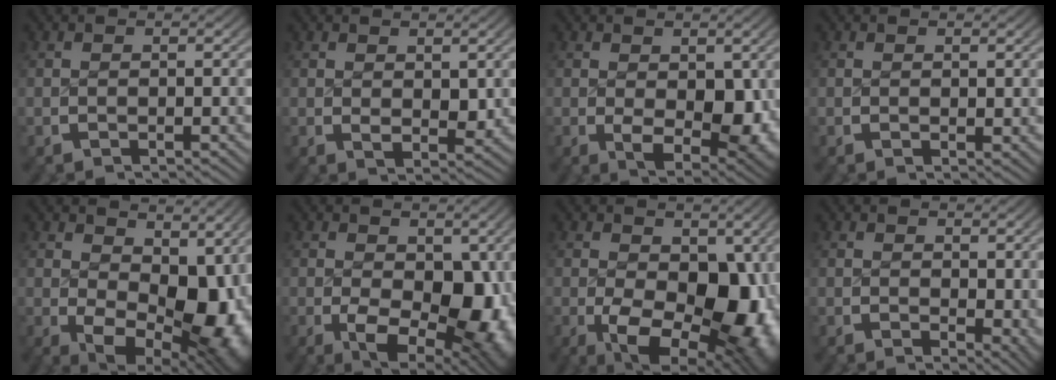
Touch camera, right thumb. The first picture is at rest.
{"total": 1.9, "force": [0.7, 1.2, 1.3], "torque": [-0.017, -0.012, 0.022]}
{"total": 7.3, "force": [-0.9, 4.6, 5.6], "torque": [-0.096, -0.049, 0.016]}
{"total": 0.7, "force": [0.4, 0.3, 0.4], "torque": [-0.001, -0.003, 0.011]}
{"total": 12.0, "force": [-1.2, 7.5, 9.3], "torque": [-0.152, -0.058, 0.015]}
{"total": 10.3, "force": [-1.5, 6.7, 7.7], "torque": [-0.133, -0.058, 0.007]}
{"total": 13.5, "force": [-2.3, 8.7, 10.1], "torque": [-0.177, -0.070, -0.001]}
{"total": 2.6, "force": [0.4, 1.5, 2.1], "torque": [-0.015, -0.011, 0.014]}